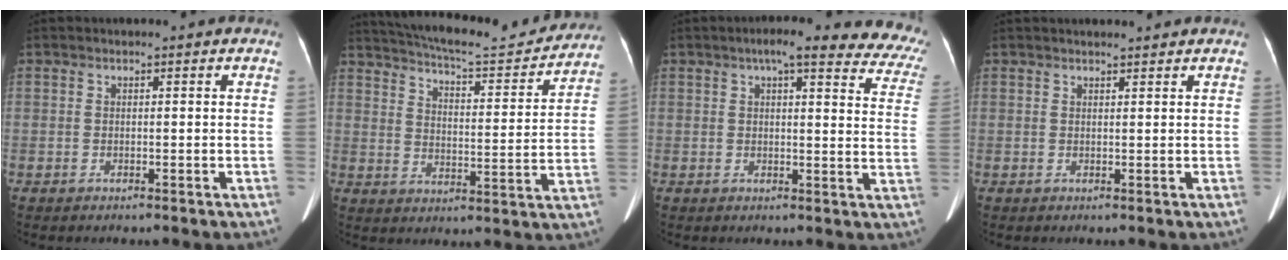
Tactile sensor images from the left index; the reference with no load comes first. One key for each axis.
{"total": 21.0, "fx": 19.5, "fy": 3.0, "fz": 7.3, "tx": -0.120, "ty": -0.019, "tz": 0.260}
{"total": 18.5, "fx": 15.7, "fy": 3.8, "fz": 8.9, "tx": -0.083, "ty": -0.009, "tz": 0.159}
{"total": 4.6, "fx": 4.3, "fy": 0.7, "fz": 1.5, "tx": -0.017, "ty": 0.022, "tz": 0.054}